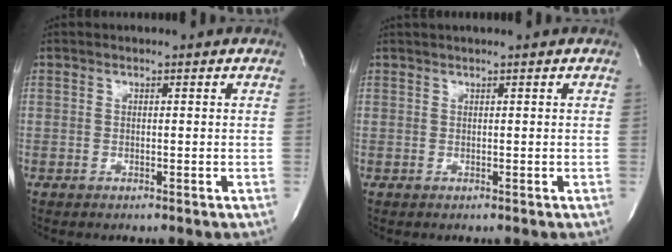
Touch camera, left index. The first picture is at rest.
{"total": 1.2, "force": [0.9, -0.3, 0.7], "torque": [-0.010, 0.016, 0.022]}